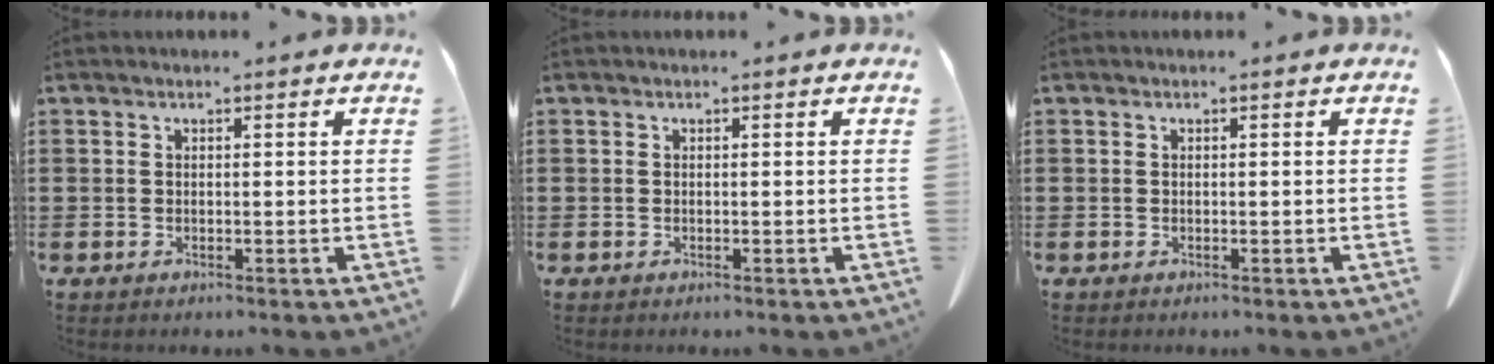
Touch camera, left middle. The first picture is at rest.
{"total": 0.0}
{"total": 0.0}